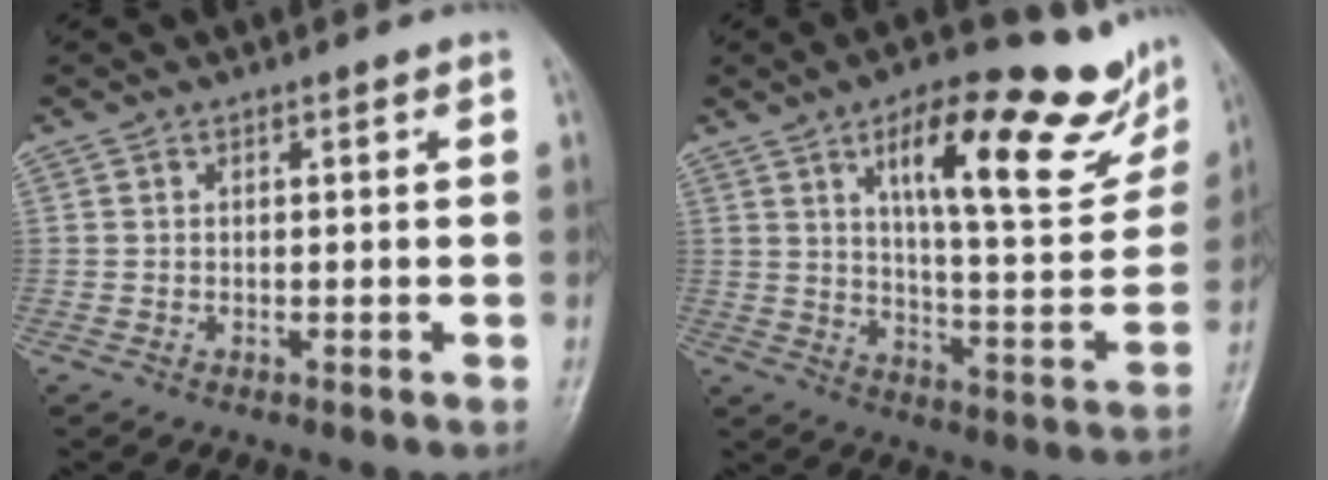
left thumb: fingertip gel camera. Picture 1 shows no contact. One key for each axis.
{"total": 22.0, "fx": 11.9, "fy": 6.7, "fz": 17.2, "tx": -0.202, "ty": -0.042, "tz": 0.180}